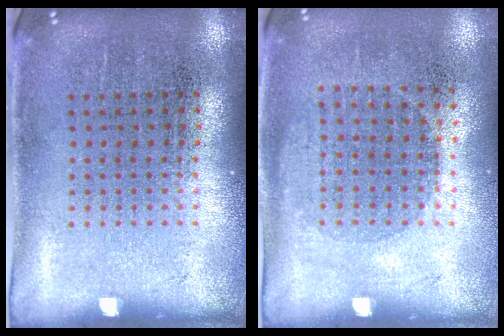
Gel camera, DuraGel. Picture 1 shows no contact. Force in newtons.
{"total": 1.0, "press": 0.9, "slide": 0.4}